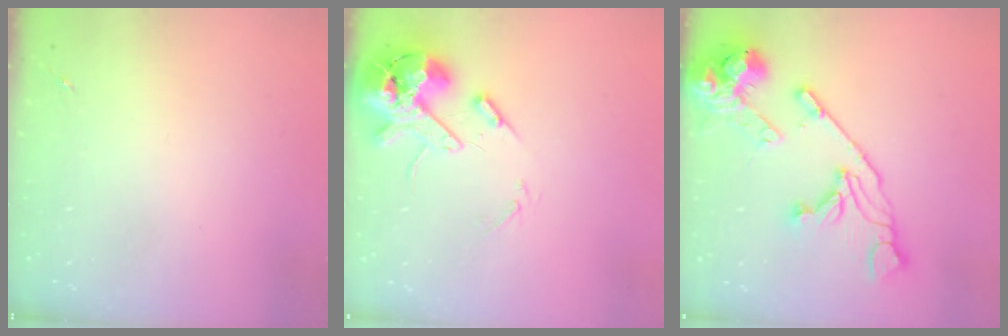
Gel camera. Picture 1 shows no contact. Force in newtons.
{"total": 14.0, "press": 13.8, "slide": 2.4}
{"total": 18.4, "press": 18.2, "slide": 2.3}